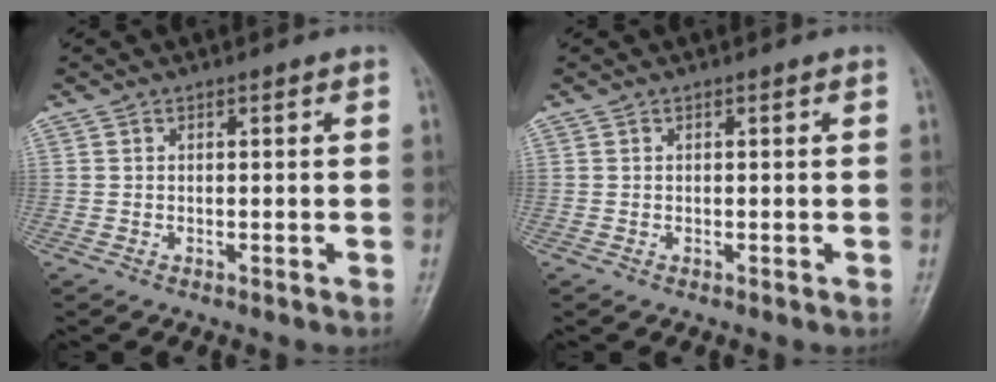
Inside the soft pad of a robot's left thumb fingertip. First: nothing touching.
{"total": 0.0}